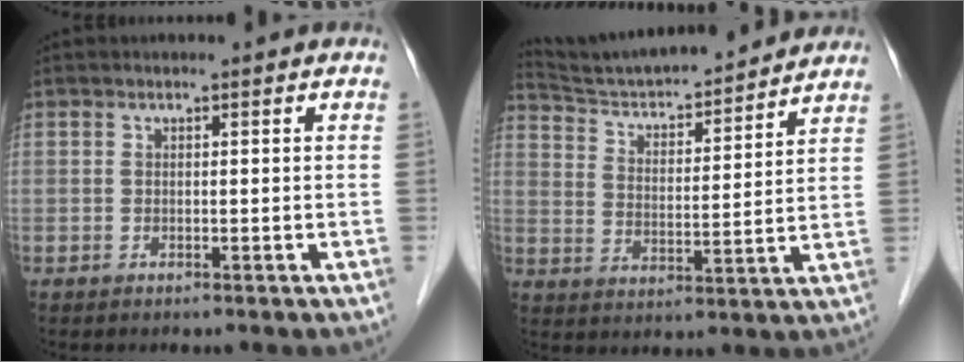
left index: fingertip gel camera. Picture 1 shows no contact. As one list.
[{"total": 16.9, "force": [15.8, 1.6, 5.6], "torque": [-0.094, 0.009, 0.247]}]